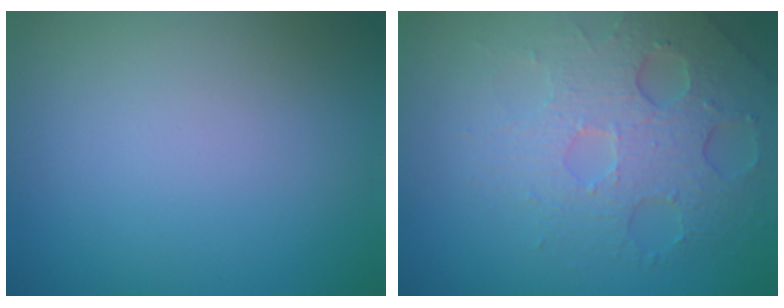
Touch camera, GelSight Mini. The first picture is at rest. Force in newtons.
{"total": 5.1, "press": 4.2, "slide": 2.9}